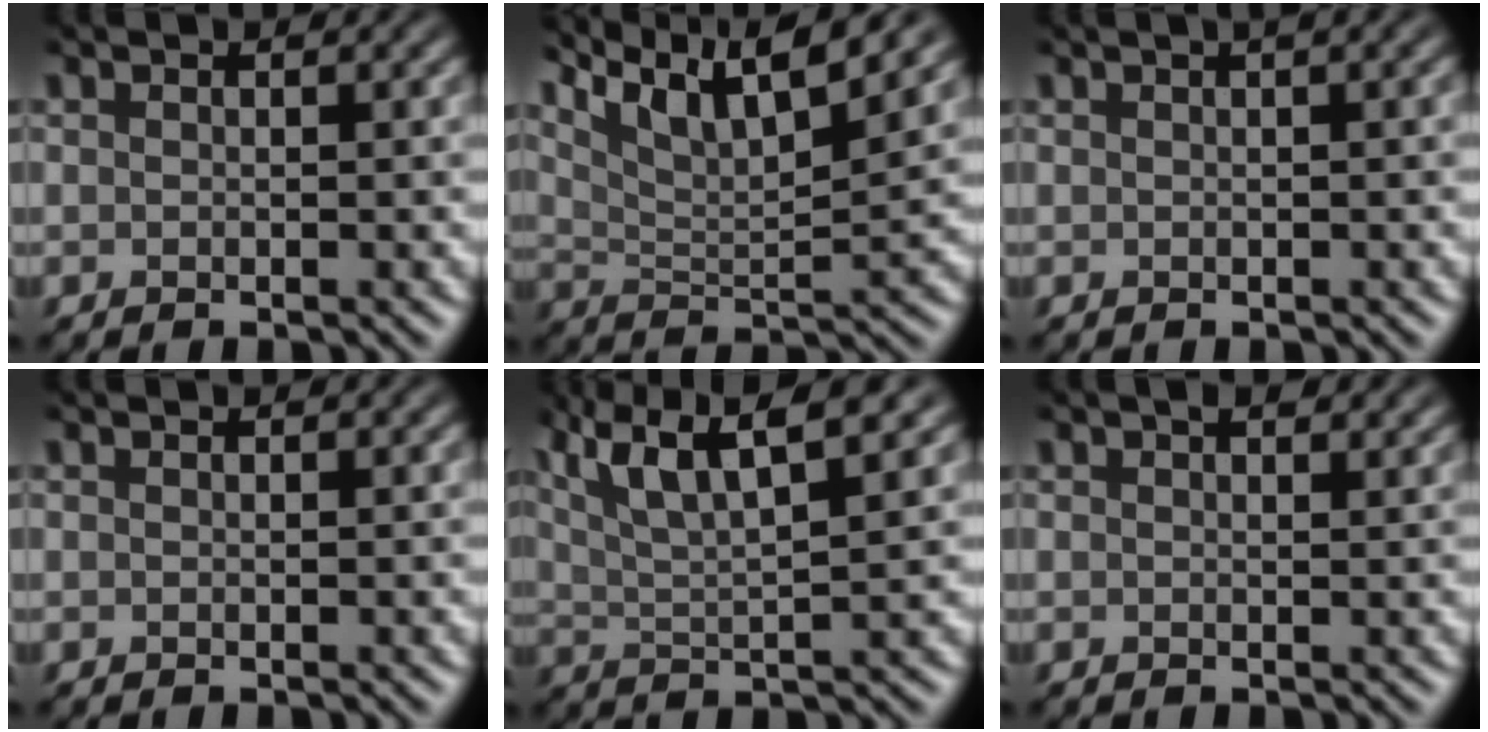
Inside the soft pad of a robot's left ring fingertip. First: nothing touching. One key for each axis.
{"total": 8.8, "fx": 6.6, "fy": 1.9, "fz": 5.5, "tx": -0.099, "ty": 0.013, "tz": 0.096}
{"total": 1.9, "fx": 0.7, "fy": 0.6, "fz": 1.7, "tx": -0.017, "ty": 0.007, "tz": 0.007}
{"total": 0.0}
{"total": 7.8, "fx": 4.5, "fy": 2.2, "fz": 6.0, "tx": -0.107, "ty": 0.020, "tz": 0.077}
{"total": 1.4, "fx": 0.9, "fy": 0.5, "fz": 0.9, "tx": -0.009, "ty": 0.002, "tz": 0.016}